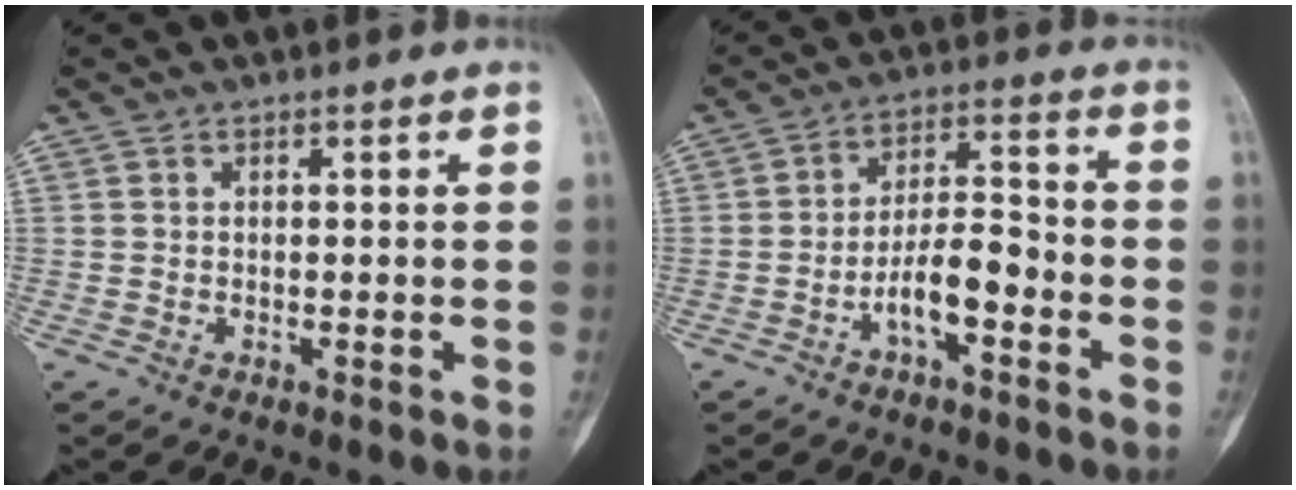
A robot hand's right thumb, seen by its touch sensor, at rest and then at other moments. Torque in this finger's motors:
{"motor_torque": [1.44, 0.87, 0.87, -0.72, 0.05]}